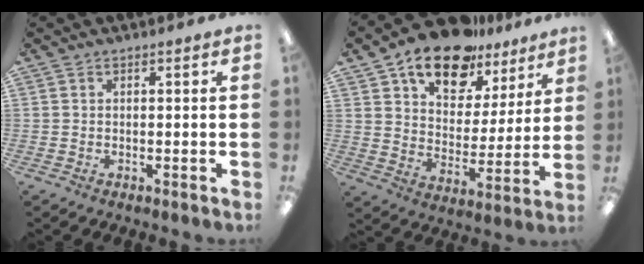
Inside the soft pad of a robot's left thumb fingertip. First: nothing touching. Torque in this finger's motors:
{"motor_torque": [0.51, 0.66, 1.31, -1.46, 0.22]}